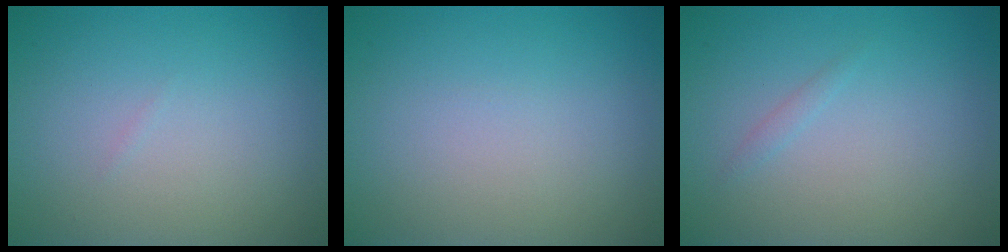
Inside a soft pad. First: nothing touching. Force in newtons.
{"total": 0.0}
{"total": 0.5, "press": 0.5, "slide": 0.0}